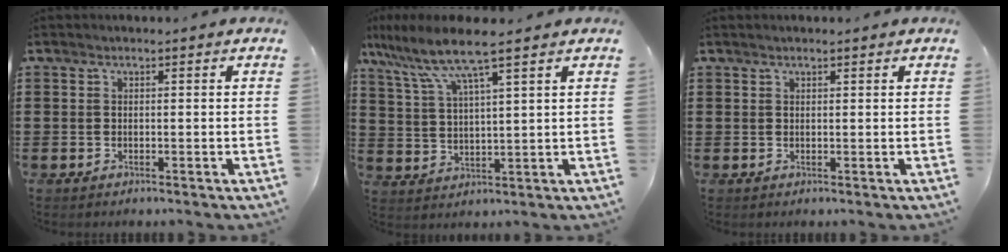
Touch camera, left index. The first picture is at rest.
{"total": 8.1, "force": [6.0, 0.3, 5.5], "torque": [-0.125, -0.022, 0.103]}
{"total": 0.7, "force": [0.6, 0.1, 0.4], "torque": [-0.007, 0.001, 0.011]}